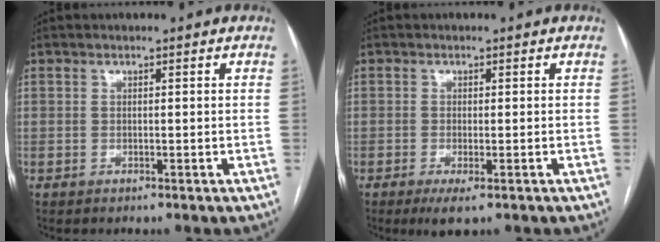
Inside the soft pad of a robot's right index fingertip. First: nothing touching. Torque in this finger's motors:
{"motor_torque": [0.47, 0.00, 0.06, 0.04]}